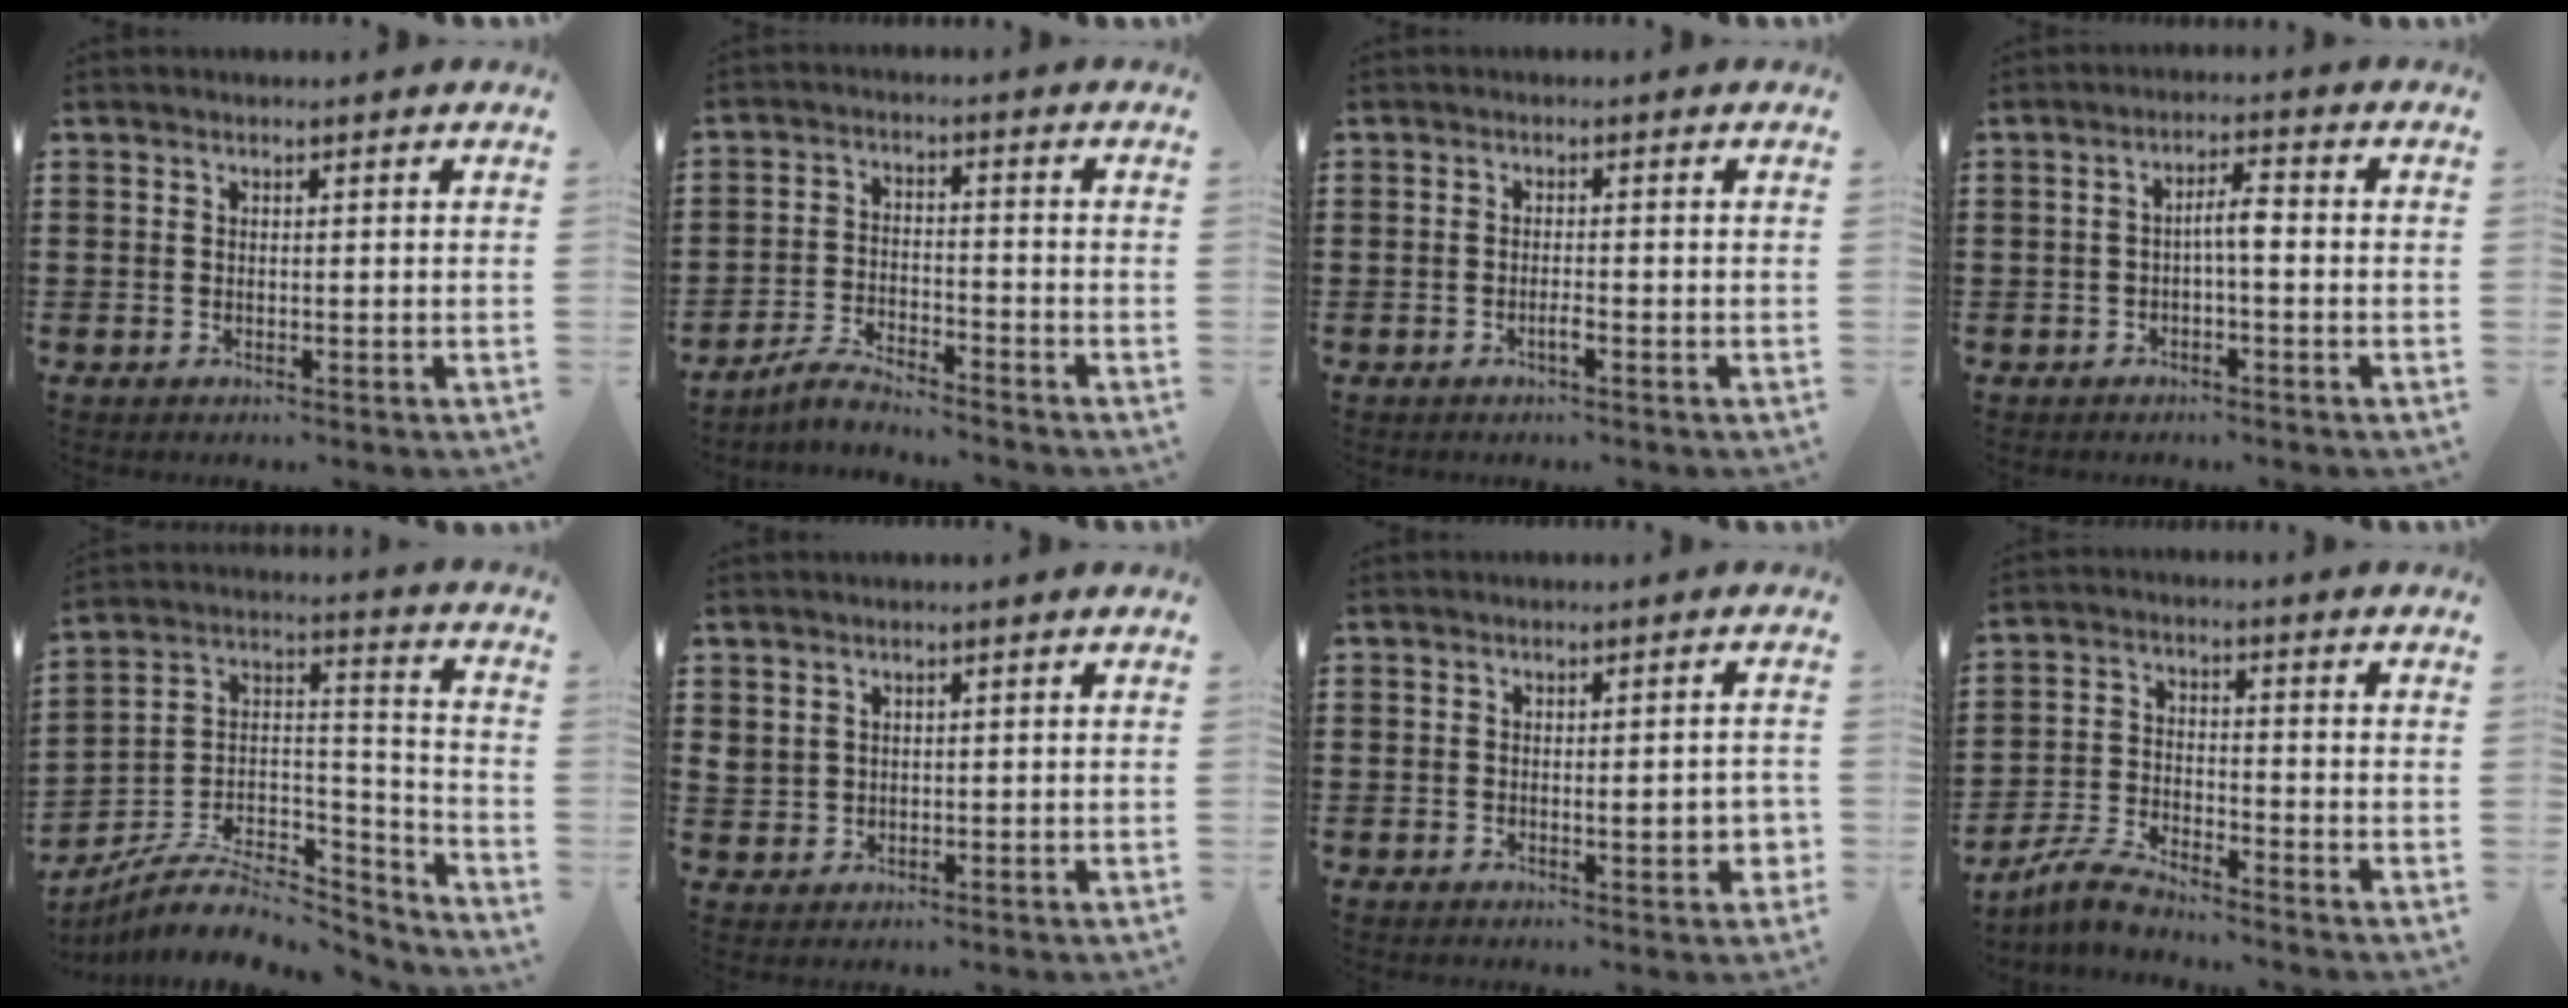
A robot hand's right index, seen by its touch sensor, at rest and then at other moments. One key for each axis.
{"total": 4.3, "fx": -4.1, "fy": 0.2, "fz": 1.1, "tx": -0.027, "ty": 0.003, "tz": -0.084}
{"total": 1.6, "fx": -0.9, "fy": 0.0, "fz": 1.3, "tx": -0.025, "ty": -0.004, "tz": -0.015}
{"total": 3.3, "fx": -0.6, "fy": 0.6, "fz": 3.2, "tx": -0.061, "ty": 0.006, "tz": -0.015}
{"total": 8.4, "fx": -6.5, "fy": 3.6, "fz": 3.9, "tx": -0.074, "ty": 0.010, "tz": -0.124}
{"total": 1.7, "fx": 1.1, "fy": 1.2, "fz": 0.3, "tx": -0.012, "ty": 0.004, "tz": 0.022}
{"total": 3.5, "fx": -0.4, "fy": 0.7, "fz": 3.4, "tx": -0.046, "ty": -0.002, "tz": -0.009}
{"total": 5.2, "fx": -5.0, "fy": 0.2, "fz": 1.6, "tx": -0.049, "ty": -0.007, "tz": -0.101}